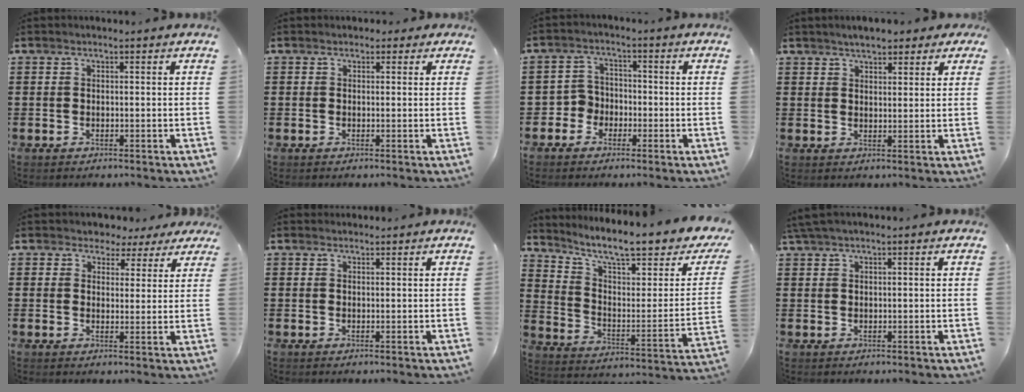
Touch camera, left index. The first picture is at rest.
{"total": 1.1, "force": [0.3, 1.0, 0.3], "torque": [-0.002, 0.004, 0.003]}
{"total": 3.7, "force": [-2.2, 2.8, 0.8], "torque": [-0.034, 0.003, -0.050]}
{"total": 3.3, "force": [2.8, 1.2, 1.2], "torque": [-0.032, 0.005, 0.051]}
{"total": 3.1, "force": [2.1, 2.2, 0.2], "torque": [-0.014, -0.001, 0.035]}
{"total": 0.6, "force": [0.6, 0.3, 0.0], "torque": [-0.002, 0.001, 0.012]}
{"total": 8.9, "force": [6.8, 1.1, 5.5], "torque": [-0.111, -0.060, 0.107]}
{"total": 1.5, "force": [1.0, 0.0, 1.1], "torque": [-0.023, 0.000, 0.020]}